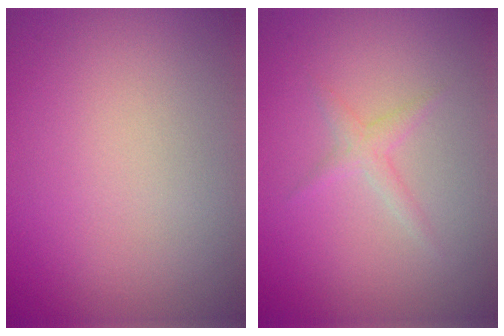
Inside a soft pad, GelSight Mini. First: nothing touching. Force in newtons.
{"total": 1.3, "press": 1.3, "slide": 0.0}